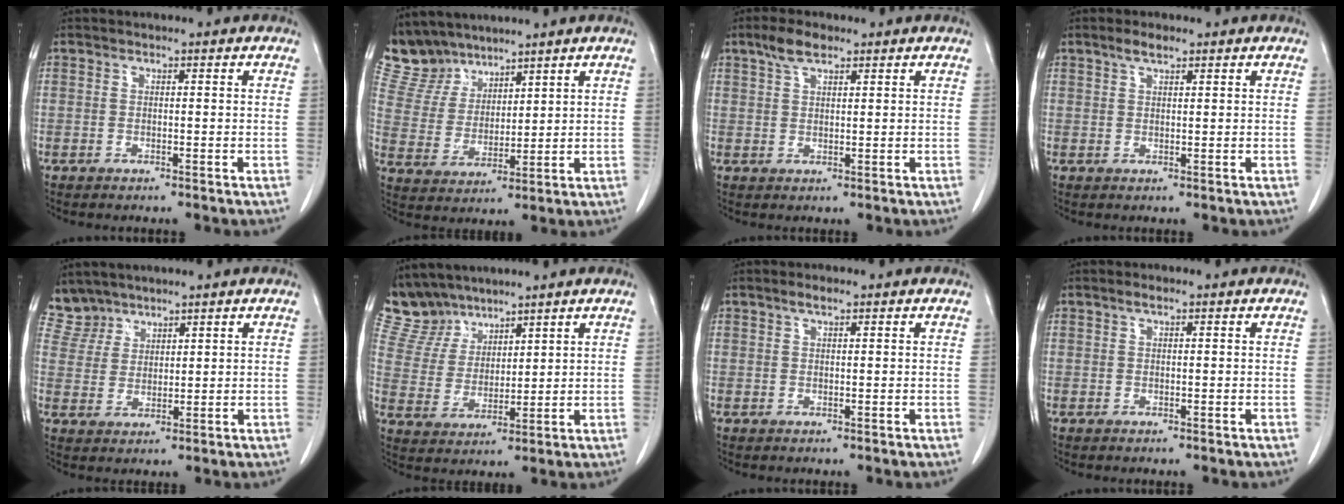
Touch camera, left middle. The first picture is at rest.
{"total": 7.9, "force": [7.2, 3.2, 0.3], "torque": [-0.018, 0.009, 0.160]}
{"total": 3.8, "force": [2.6, 1.3, 2.4], "torque": [-0.053, 0.010, 0.051]}
{"total": 2.3, "force": [1.6, 0.6, 1.5], "torque": [-0.034, 0.006, 0.031]}
{"total": 4.7, "force": [4.3, 1.7, -0.7], "torque": [0.013, 0.004, 0.096]}
{"total": 7.7, "force": [7.0, 3.0, 0.3], "torque": [-0.017, 0.009, 0.156]}
{"total": 1.4, "force": [1.0, 0.3, 1.0], "torque": [-0.022, 0.005, 0.019]}
{"total": 0.9, "force": [0.6, 0.2, 0.7], "torque": [-0.016, 0.005, 0.011]}